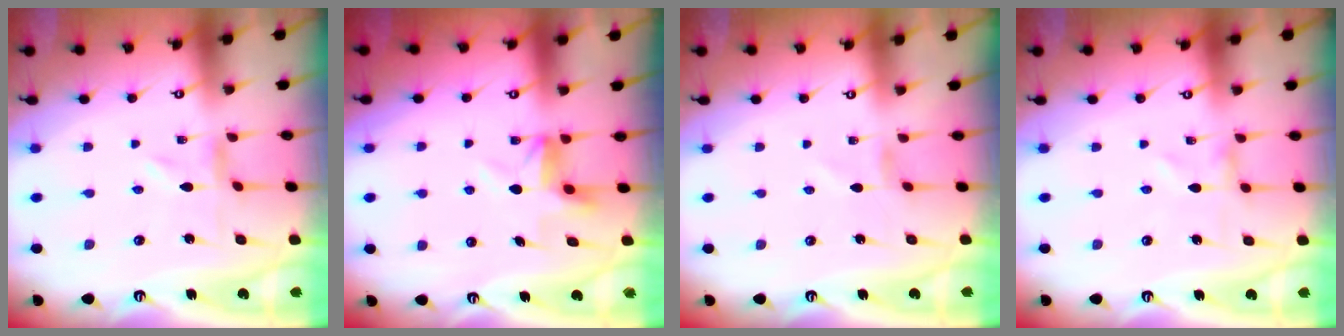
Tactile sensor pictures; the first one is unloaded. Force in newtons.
{"total": 6.2, "press": 5.9, "slide": 1.9}
{"total": 0.0}
{"total": 0.9, "press": 0.9, "slide": 0.1}